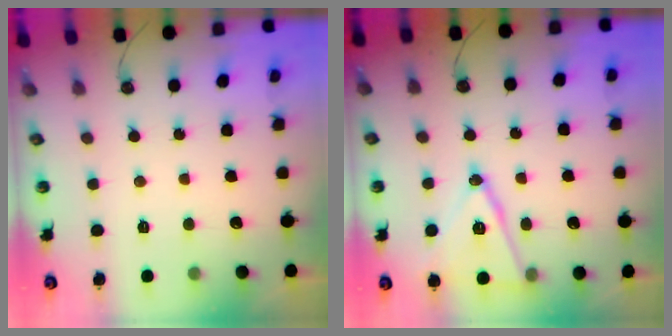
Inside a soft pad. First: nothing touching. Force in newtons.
{"total": 14.9, "press": 14.6, "slide": 3.1}